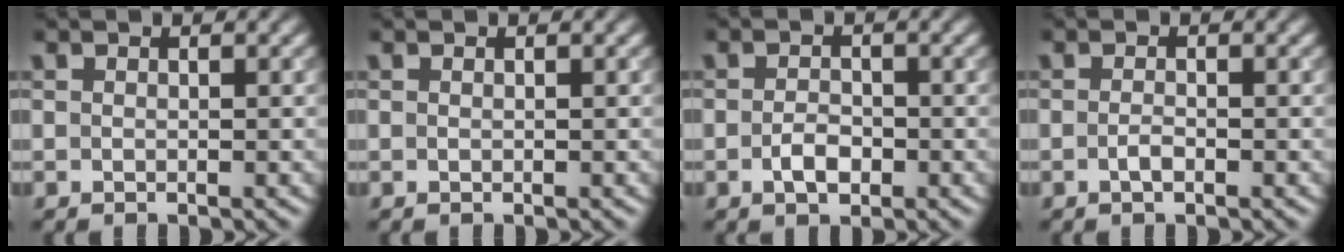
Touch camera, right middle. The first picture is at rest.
{"total": 0.0}
{"total": 2.0, "force": [-0.7, 1.1, 1.4], "torque": [-0.028, -0.001, -0.015]}
{"total": 0.9, "force": [-0.4, 0.3, 0.8], "torque": [-0.016, 0.000, -0.009]}